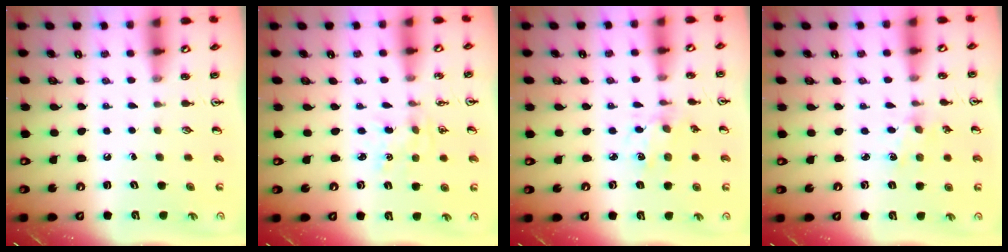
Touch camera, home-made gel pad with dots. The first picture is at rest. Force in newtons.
{"total": 0.6, "press": 0.6, "slide": 0.1}
{"total": 2.1, "press": 2.0, "slide": 0.6}
{"total": 2.1, "press": 2.0, "slide": 0.3}